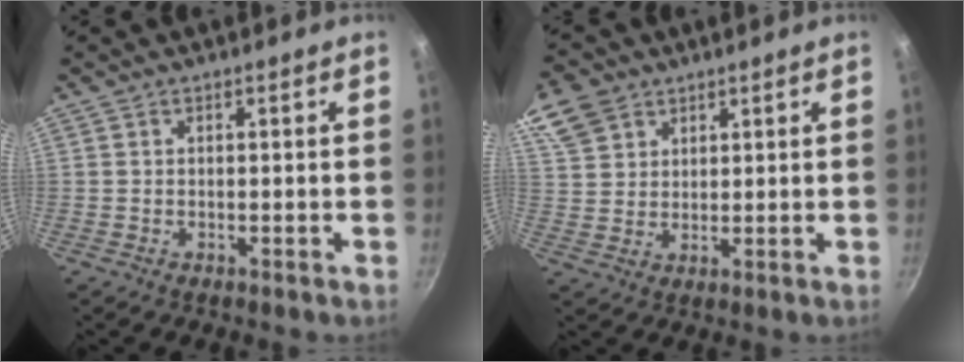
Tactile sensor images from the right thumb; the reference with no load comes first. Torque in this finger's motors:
{"motor_torque": [-1.32, 1.21, 0.06, 0.03, 0.31]}